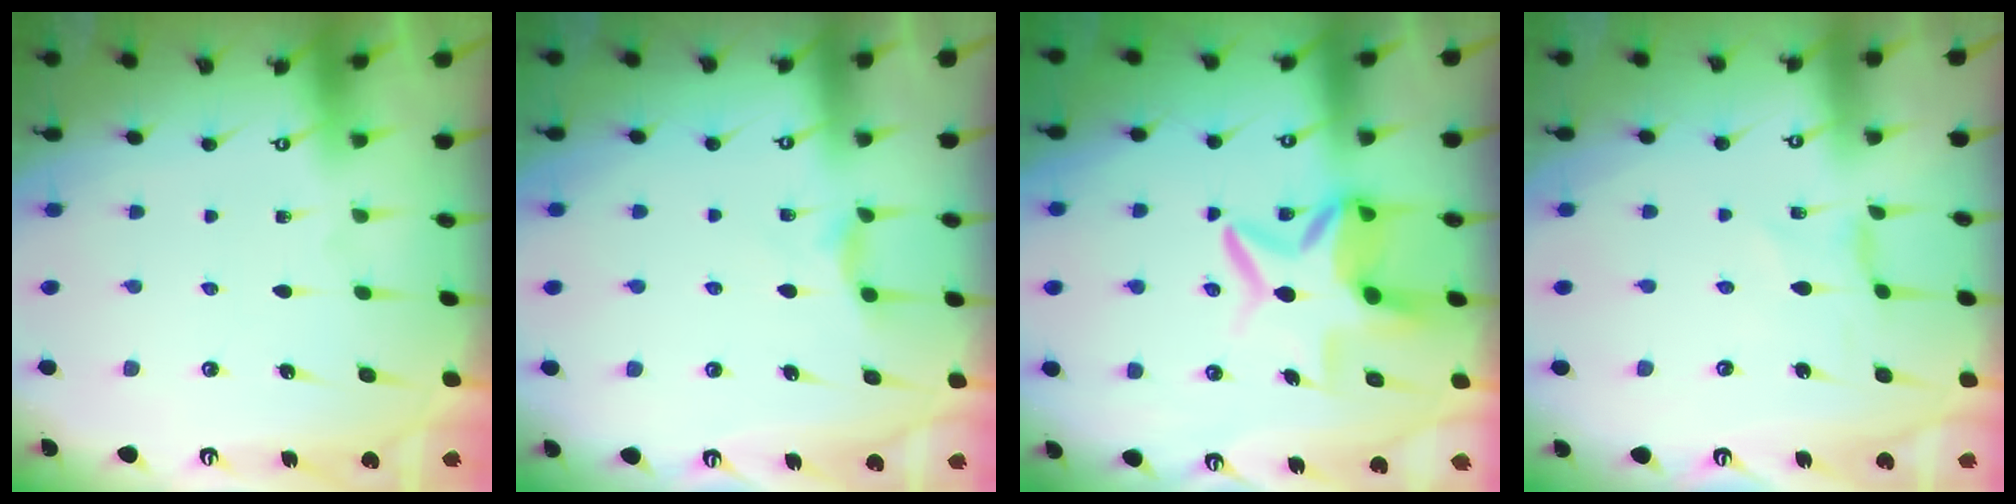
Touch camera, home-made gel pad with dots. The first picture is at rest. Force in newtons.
{"total": 4.4, "press": 4.4, "slide": 0.7}
{"total": 9.1, "press": 9.0, "slide": 1.1}
{"total": 0.0}